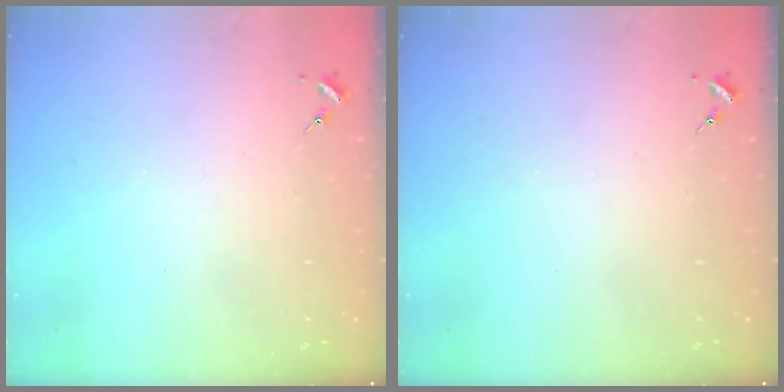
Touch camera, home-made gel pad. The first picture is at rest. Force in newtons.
{"total": 0.0}